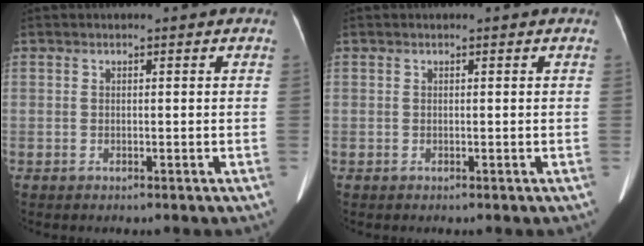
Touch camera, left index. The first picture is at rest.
{"total": 0.0}